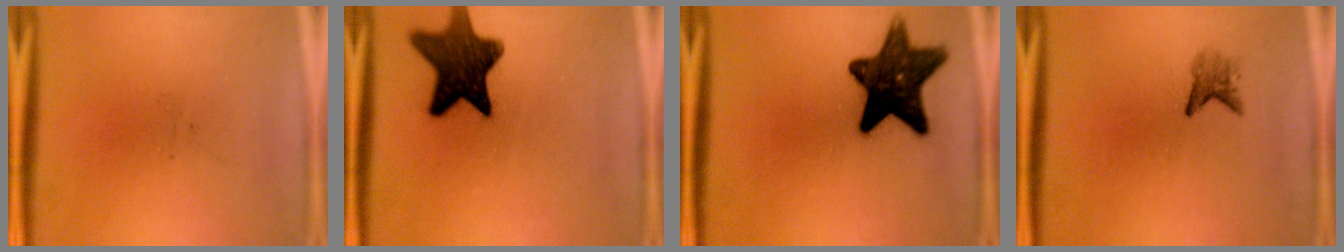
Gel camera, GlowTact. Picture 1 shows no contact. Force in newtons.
{"total": 12.4}
{"total": 13.5}
{"total": 2.0}